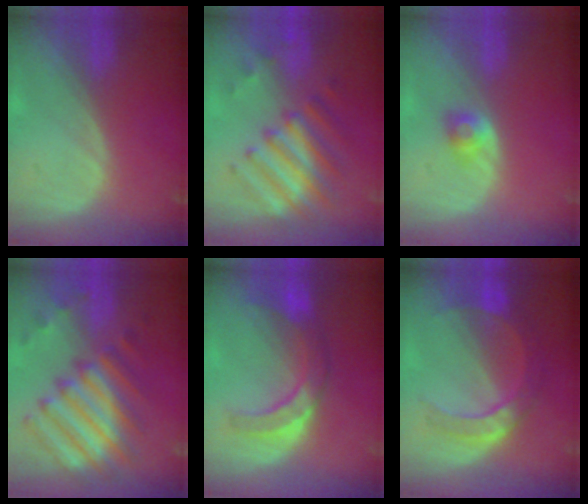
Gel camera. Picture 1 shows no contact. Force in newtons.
{"total": 8.1, "press": 7.9, "slide": 1.8}
{"total": 2.7, "press": 2.4, "slide": 1.1}
{"total": 11.4, "press": 10.6, "slide": 4.4}
{"total": 7.5, "press": 7.3, "slide": 1.8}
{"total": 7.2, "press": 6.7, "slide": 2.7}